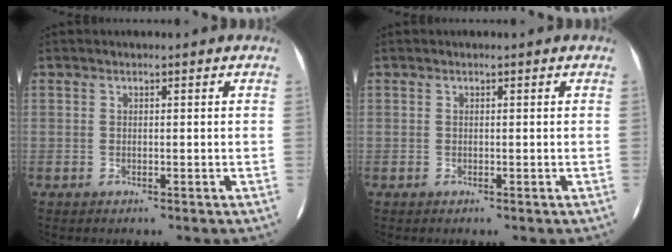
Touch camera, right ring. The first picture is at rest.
{"total": 0.0}